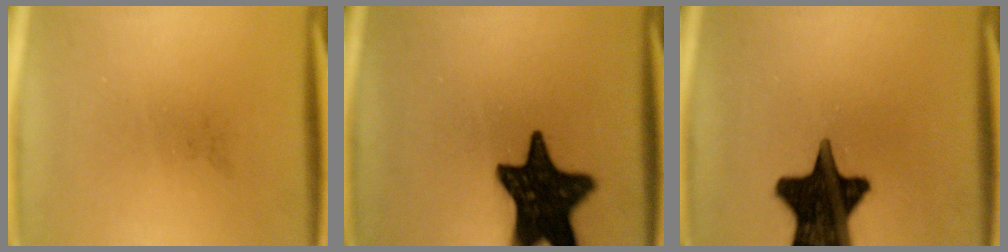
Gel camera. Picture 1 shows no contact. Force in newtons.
{"total": 18.1}
{"total": 19.4}